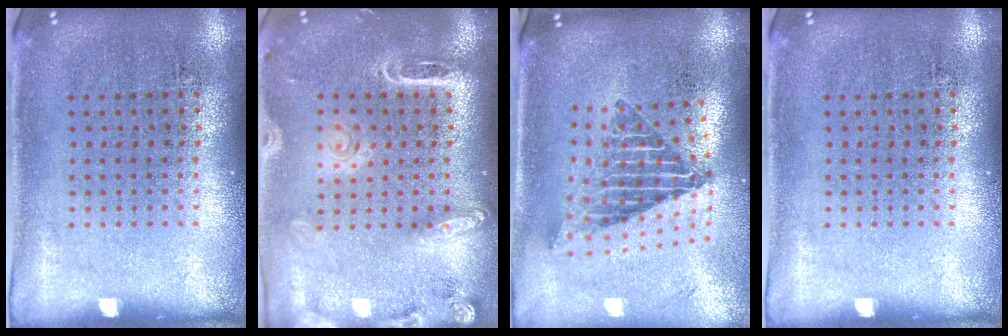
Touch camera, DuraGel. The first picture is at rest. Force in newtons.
{"total": 2.0, "press": 1.8, "slide": 1.1}
{"total": 2.2, "press": 1.6, "slide": 1.6}
{"total": 0.0}